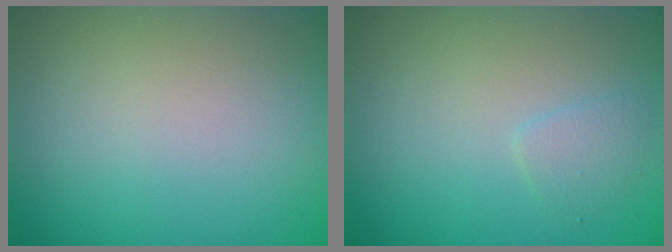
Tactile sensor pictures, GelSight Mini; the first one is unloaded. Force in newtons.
{"total": 1.2, "press": 1.2, "slide": 0.0}